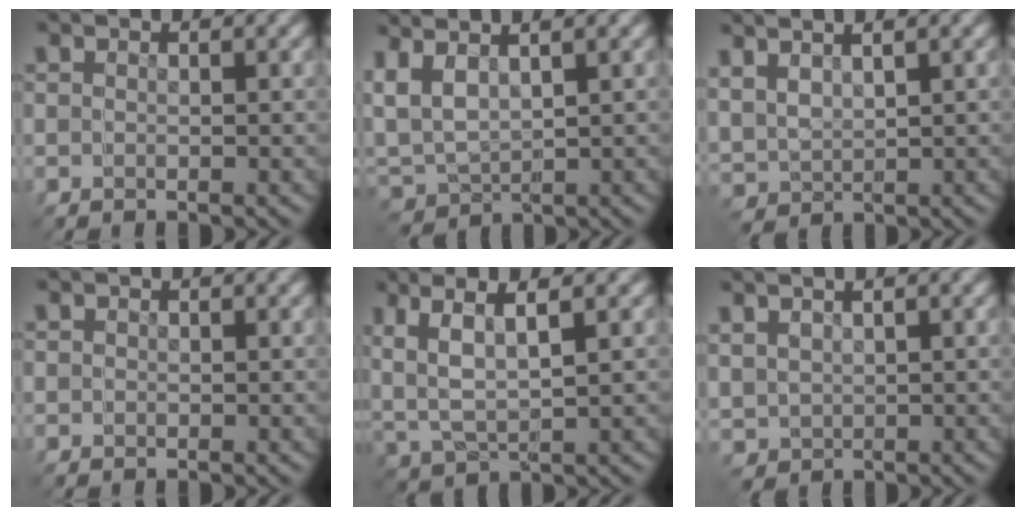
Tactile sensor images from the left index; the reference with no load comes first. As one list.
[{"total": 7.1, "force": [1.7, 6.0, 3.5], "torque": [-0.098, -0.008, 0.038]}, {"total": 4.4, "force": [1.6, 3.7, 1.6], "torque": [-0.034, 0.001, 0.032]}, {"total": 0.8, "force": [0.0, 0.8, -0.1], "torque": [0.003, -0.006, 0.002]}, {"total": 6.0, "force": [2.7, 3.5, 4.2], "torque": [-0.094, 0.013, 0.045]}, {"total": 3.1, "force": [1.0, 2.8, 0.9], "torque": [-0.004, -0.002, 0.022]}]